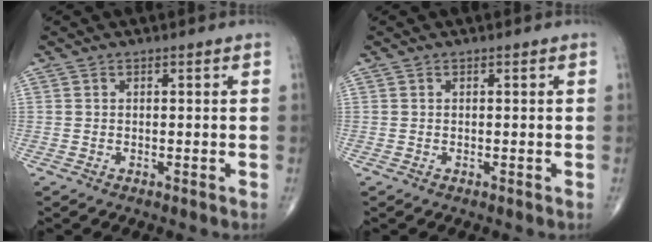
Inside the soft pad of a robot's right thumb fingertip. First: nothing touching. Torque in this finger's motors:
{"motor_torque": [0.09, 0.09, -0.06, 0.06, 0.02]}